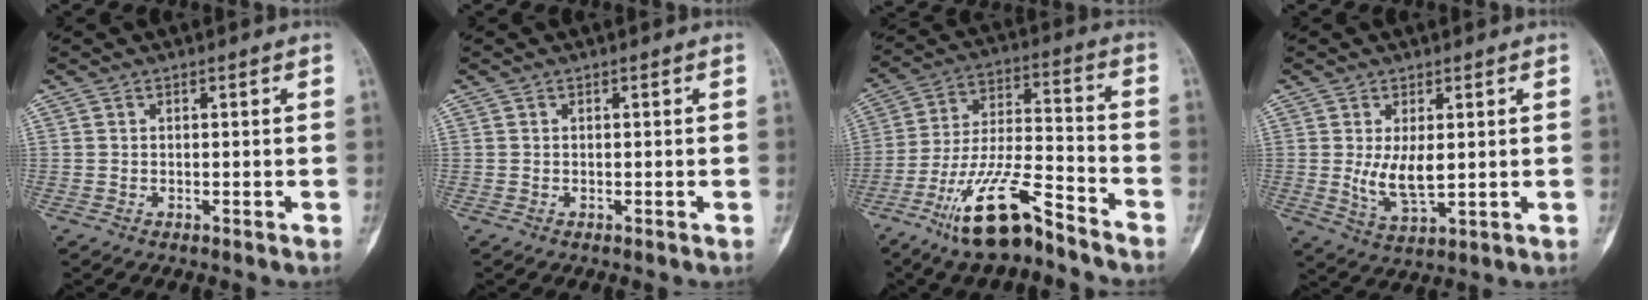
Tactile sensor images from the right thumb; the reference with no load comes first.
{"total": 0.0}
{"total": 15.9, "force": [-11.0, 3.9, 10.8], "torque": [-0.209, 0.069, -0.201]}
{"total": 6.5, "force": [0.6, 2.8, 5.8], "torque": [-0.106, -0.019, 0.021]}